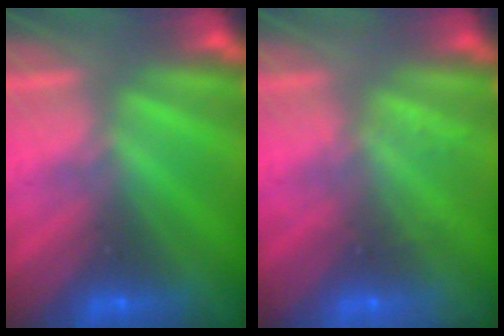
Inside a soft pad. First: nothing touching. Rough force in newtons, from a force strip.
{"total": 2.2}